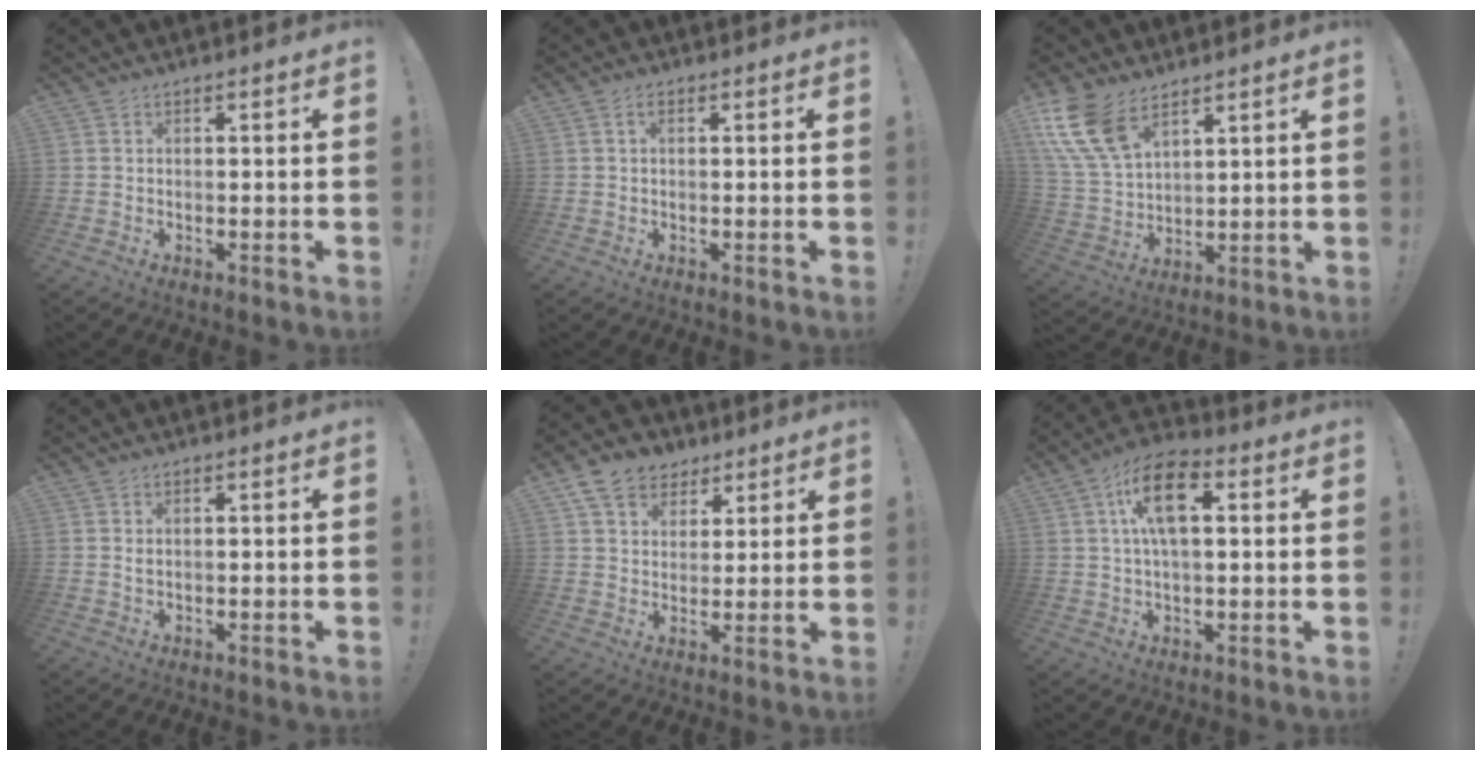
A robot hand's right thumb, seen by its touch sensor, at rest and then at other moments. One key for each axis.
{"total": 1.5, "fx": 0.4, "fy": 0.9, "fz": 1.1, "tx": -0.015, "ty": 0.001, "tz": 0.005}
{"total": 13.7, "fx": 8.2, "fy": 7.4, "fz": 8.2, "tx": -0.183, "ty": -0.039, "tz": 0.158}
{"total": 1.2, "fx": 0.6, "fy": 0.4, "fz": 0.9, "tx": -0.011, "ty": -0.002, "tz": 0.010}
{"total": 10.8, "fx": 6.2, "fy": 8.1, "fz": 3.4, "tx": -0.047, "ty": -0.034, "tz": 0.122}
{"total": 13.5, "fx": 4.0, "fy": 7.6, "fz": 10.4, "tx": -0.165, "ty": 0.009, "tz": 0.070}